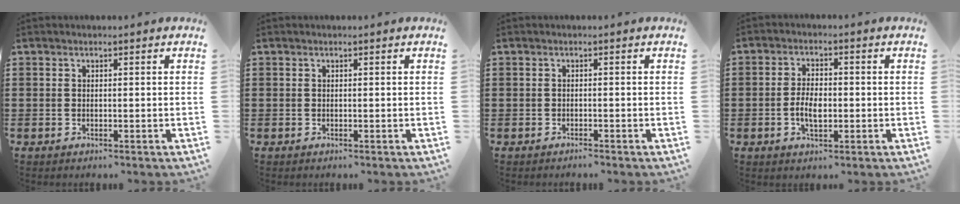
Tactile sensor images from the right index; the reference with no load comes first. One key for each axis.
{"total": 0.0}
{"total": 0.7, "fx": -0.7, "fy": 0.1, "fz": 0.0, "tx": -0.002, "ty": 0.000, "tz": -0.015}
{"total": 4.6, "fx": -0.9, "fy": 2.3, "fz": 3.9, "tx": -0.076, "ty": -0.003, "tz": -0.021}